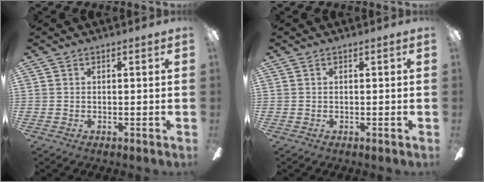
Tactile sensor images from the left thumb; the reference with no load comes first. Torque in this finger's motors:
{"motor_torque": [-0.15, 0.15, 0.11, 0.11, 0.00]}